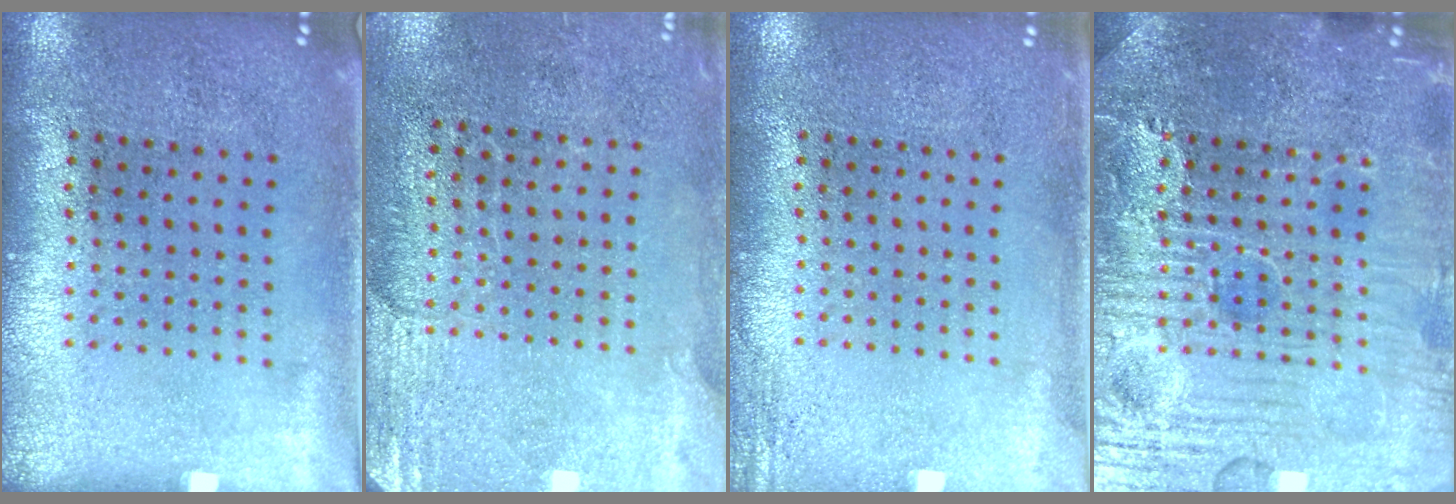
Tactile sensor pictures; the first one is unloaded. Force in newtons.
{"total": 2.7, "press": 2.4, "slide": 1.2}
{"total": 1.8, "press": 1.8, "slide": 0.2}
{"total": 5.2, "press": 5.1, "slide": 0.6}